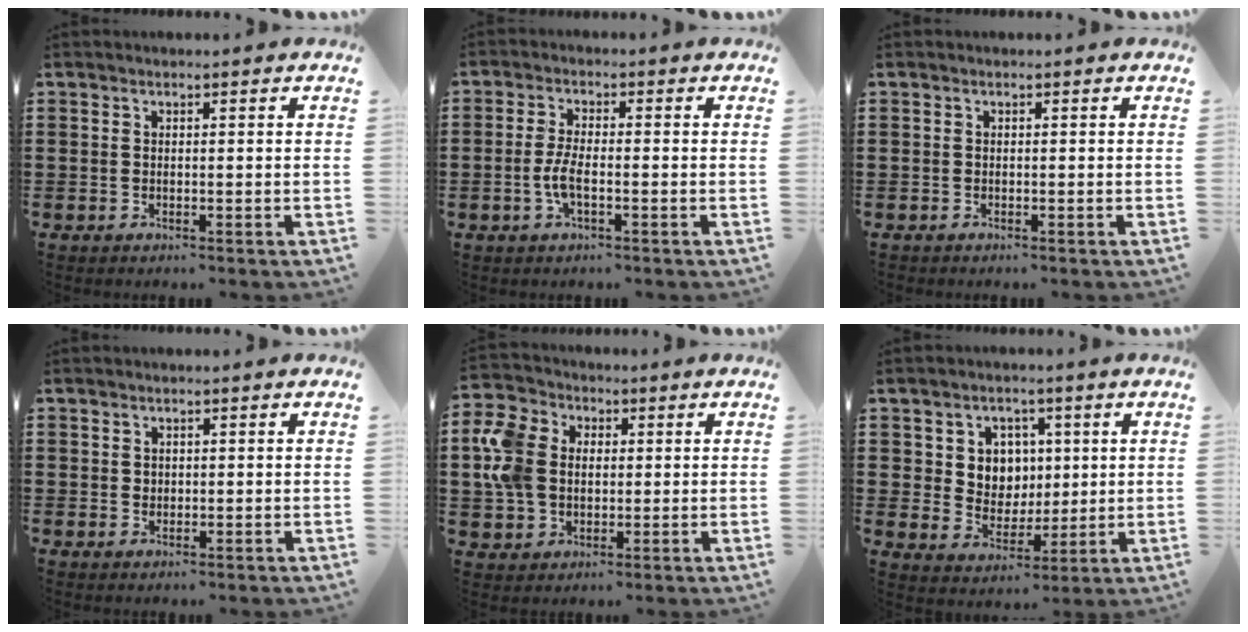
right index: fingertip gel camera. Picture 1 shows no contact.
{"total": 3.7, "force": [-1.2, 0.9, 3.4], "torque": [-0.081, -0.004, -0.028]}
{"total": 0.0}
{"total": 0.7, "force": [0.3, 0.6, 0.2], "torque": [-0.007, 0.000, 0.007]}
{"total": 8.6, "force": [1.1, 7.1, 4.7], "torque": [-0.143, 0.014, 0.015]}
{"total": 6.0, "force": [1.9, 5.4, 1.5], "torque": [-0.052, 0.009, 0.033]}